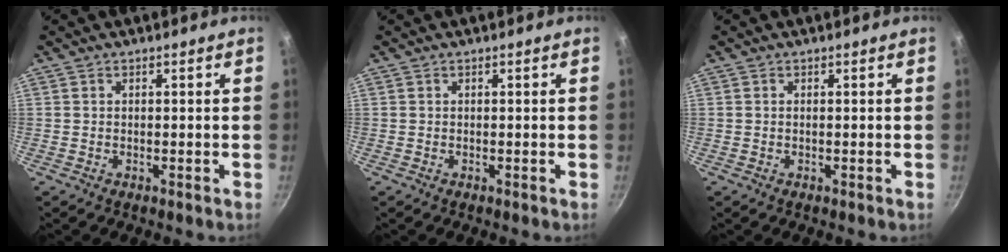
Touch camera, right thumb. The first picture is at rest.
{"total": 0.0}
{"total": 0.0}